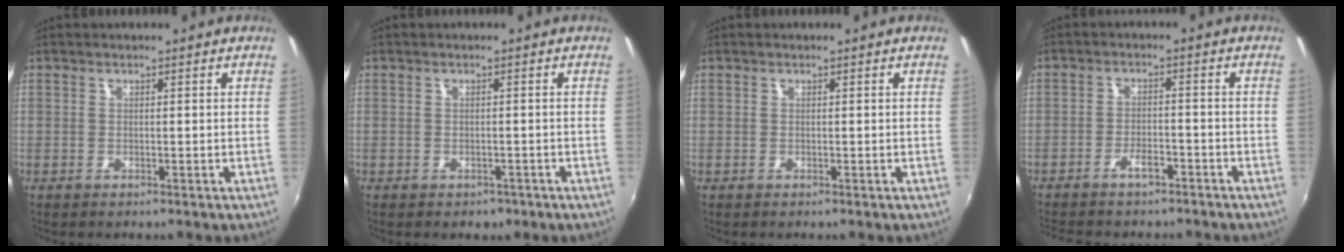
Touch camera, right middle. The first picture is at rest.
{"total": 2.5, "force": [-1.6, 1.6, 1.0], "torque": [-0.020, -0.008, -0.018]}
{"total": 0.0}
{"total": 6.6, "force": [-5.4, 2.2, 3.0], "torque": [-0.073, 0.004, -0.084]}